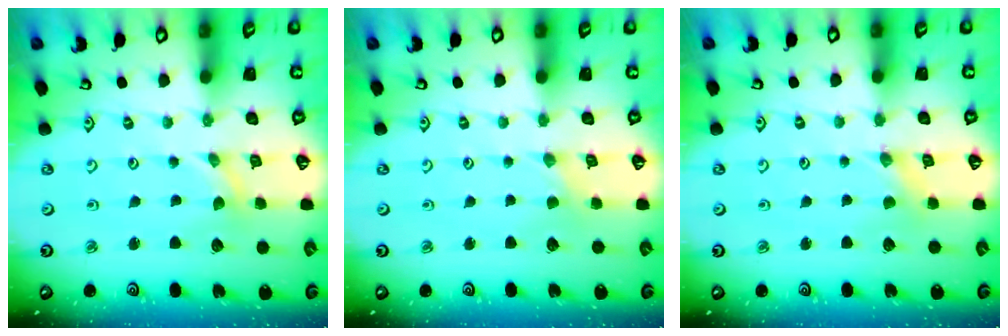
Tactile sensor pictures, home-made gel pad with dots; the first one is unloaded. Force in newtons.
{"total": 0.0}
{"total": 0.7, "press": 0.6, "slide": 0.1}